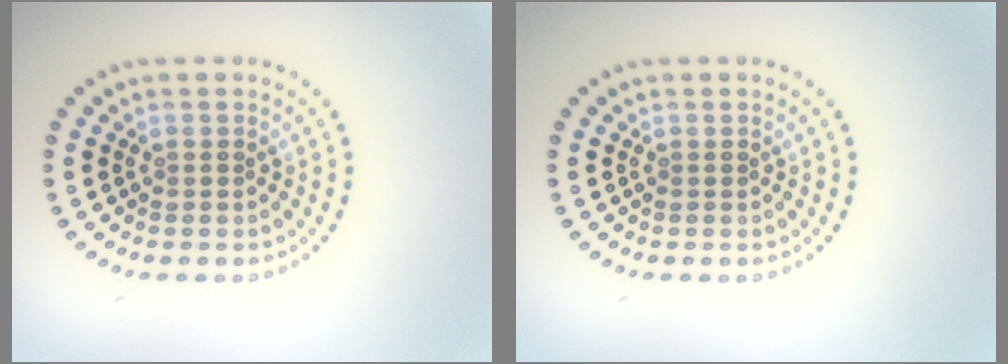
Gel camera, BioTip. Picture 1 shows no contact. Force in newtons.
{"total": 0.0}